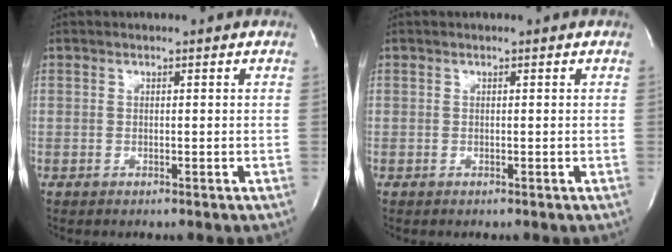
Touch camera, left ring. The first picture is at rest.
{"total": 0.0}